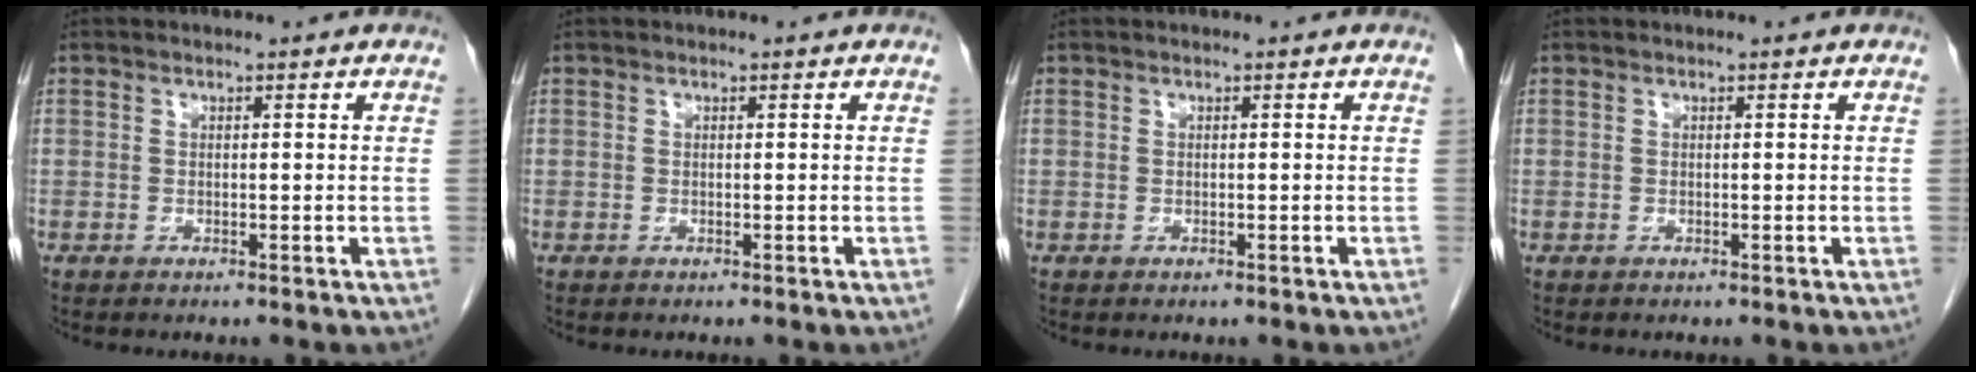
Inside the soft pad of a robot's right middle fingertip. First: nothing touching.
{"total": 0.0}
{"total": 0.0}
{"total": 0.0}